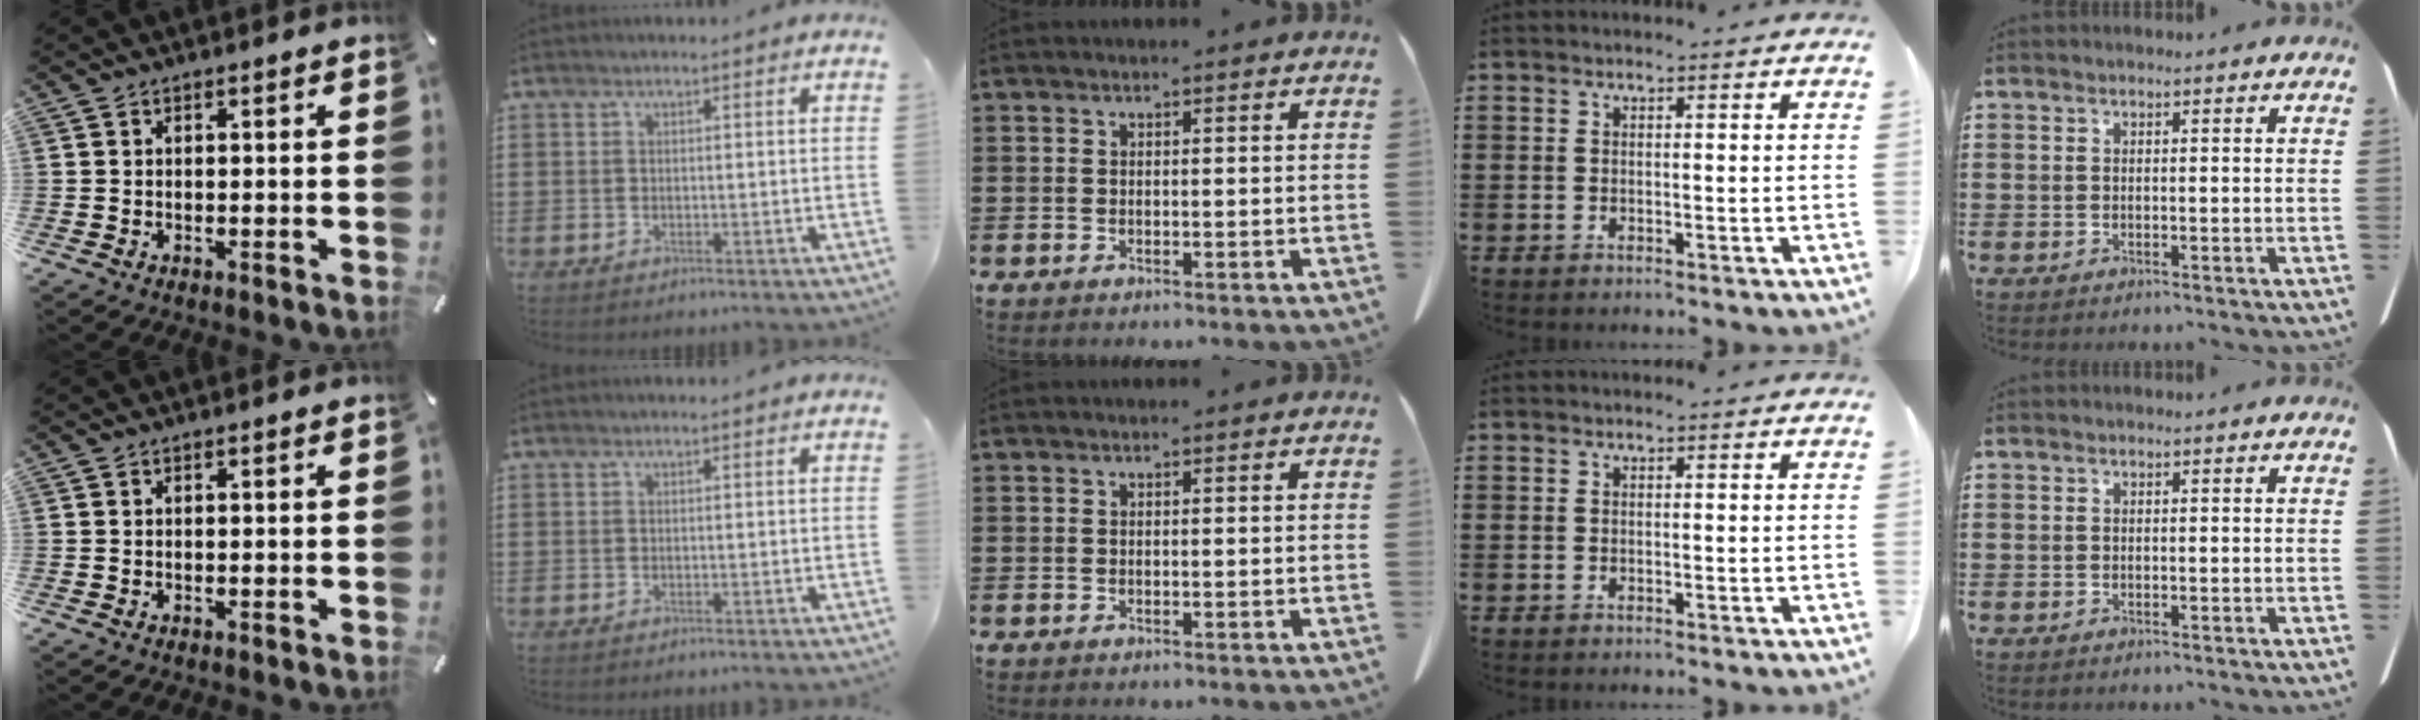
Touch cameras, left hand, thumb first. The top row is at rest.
{}